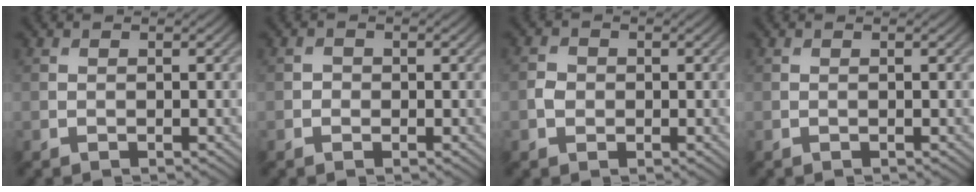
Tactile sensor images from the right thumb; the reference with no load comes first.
{"total": 0.8, "force": [-0.2, 0.7, 0.2], "torque": [-0.001, -0.003, -0.007]}
{"total": 1.6, "force": [-0.3, 1.4, 0.7], "torque": [-0.015, -0.002, -0.012]}
{"total": 0.0}